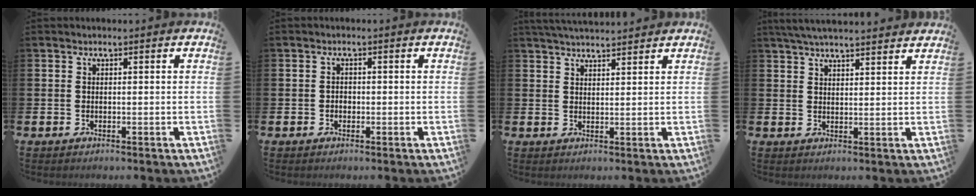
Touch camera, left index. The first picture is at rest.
{"total": 0.9, "force": [-0.4, 0.8, 0.3], "torque": [-0.003, 0.003, -0.010]}
{"total": 3.2, "force": [3.2, 0.2, 0.4], "torque": [-0.010, -0.014, 0.058]}
{"total": 4.3, "force": [4.1, 0.2, 1.1], "torque": [-0.035, -0.011, 0.077]}